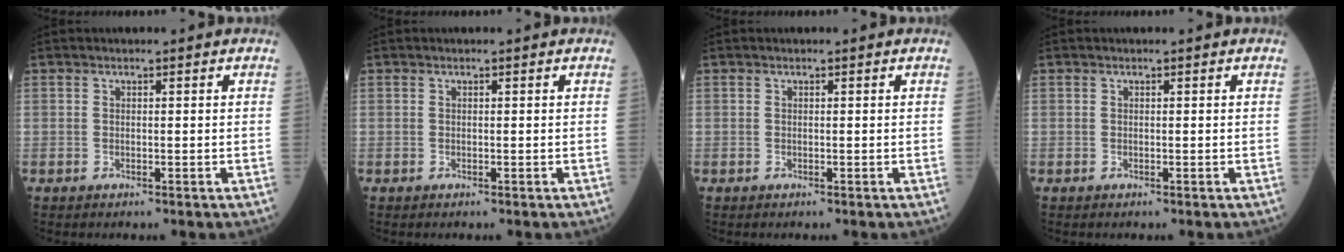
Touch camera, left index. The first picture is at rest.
{"total": 0.0}
{"total": 0.0}
{"total": 0.0}